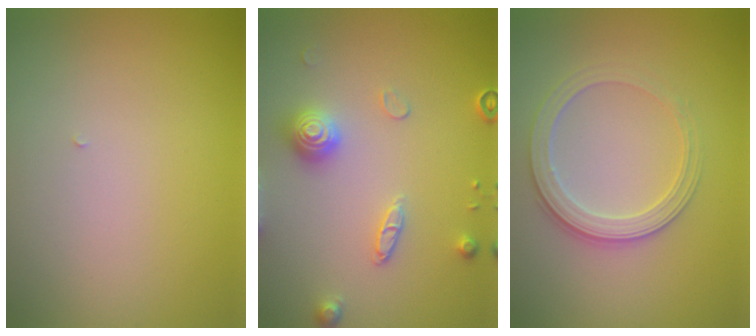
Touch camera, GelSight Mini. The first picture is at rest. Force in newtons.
{"total": 3.3, "press": 3.1, "slide": 1.1}
{"total": 2.9, "press": 2.8, "slide": 0.7}